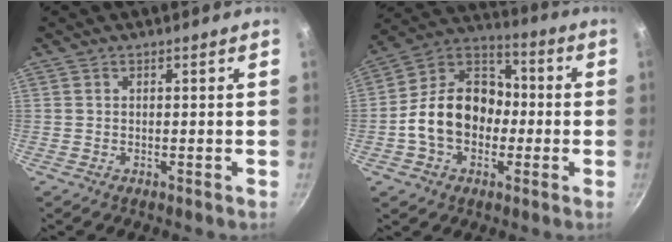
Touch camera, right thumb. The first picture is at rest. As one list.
[{"total": 16.4, "force": [-2.3, 12.4, 10.4], "torque": [-0.142, 0.047, -0.057]}]